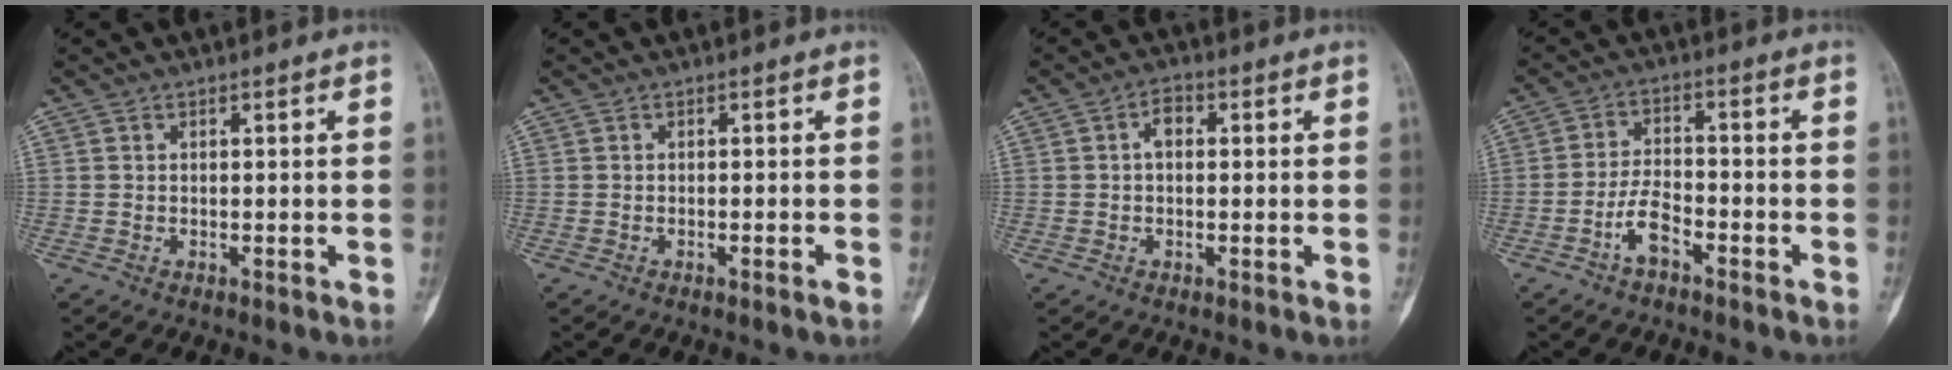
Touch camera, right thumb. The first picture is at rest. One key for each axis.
{"total": 0.9, "fx": -0.5, "fy": 0.0, "fz": 0.7, "tx": -0.016, "ty": -0.001, "tz": -0.008}
{"total": 3.0, "fx": 0.4, "fy": 1.9, "fz": 2.3, "tx": -0.030, "ty": 0.012, "tz": 0.001}
{"total": 5.3, "fx": -3.1, "fy": 2.3, "fz": 3.6, "tx": -0.068, "ty": 0.027, "tz": -0.060}